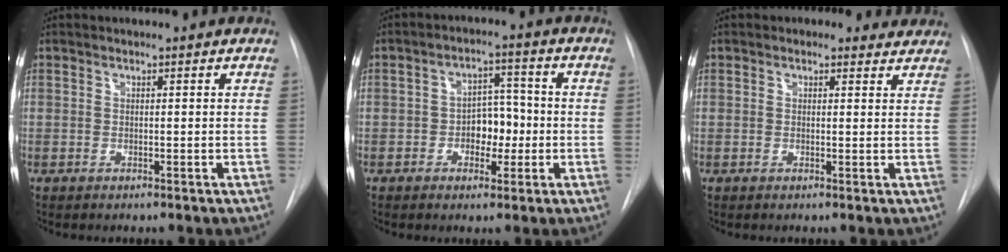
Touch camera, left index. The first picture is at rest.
{"total": 5.7, "force": [-1.2, 3.6, 4.2], "torque": [-0.059, 0.017, -0.018]}
{"total": 3.5, "force": [2.9, 1.9, 0.5], "torque": [0.005, 0.004, 0.018]}